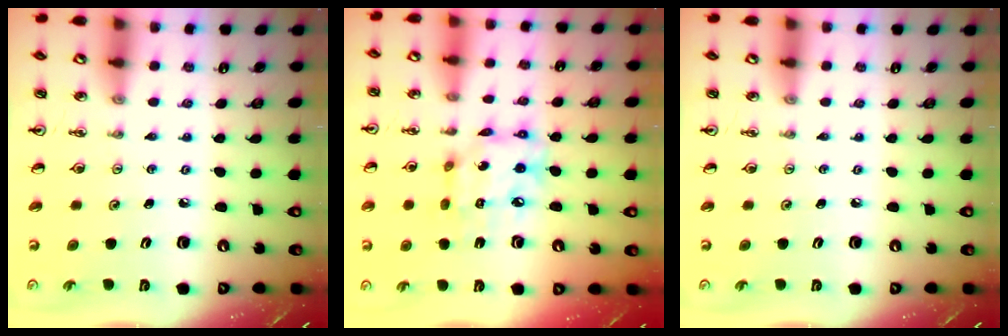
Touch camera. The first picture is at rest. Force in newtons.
{"total": 11.7, "press": 11.7, "slide": 0.8}
{"total": 0.0}